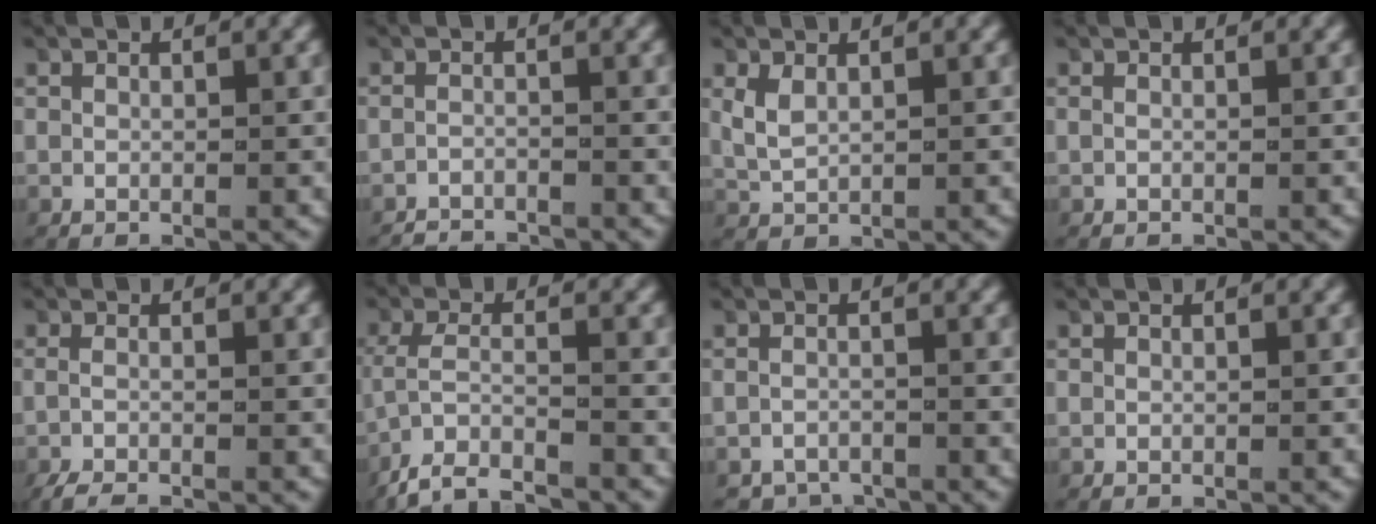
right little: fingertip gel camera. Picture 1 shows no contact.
{"total": 3.0, "force": [-2.9, 0.3, 0.0], "torque": [-0.004, -0.013, -0.048]}
{"total": 1.7, "force": [0.5, 1.1, 1.2], "torque": [-0.036, -0.003, 0.020]}
{"total": 0.0}
{"total": 2.6, "force": [-2.2, 0.5, 1.3], "torque": [-0.030, -0.007, -0.033]}
{"total": 6.2, "force": [-5.2, 2.5, 2.3], "torque": [-0.067, -0.035, -0.075]}
{"total": 3.3, "force": [-3.1, 1.1, 0.2], "torque": [0.004, -0.016, -0.048]}
{"total": 0.0}